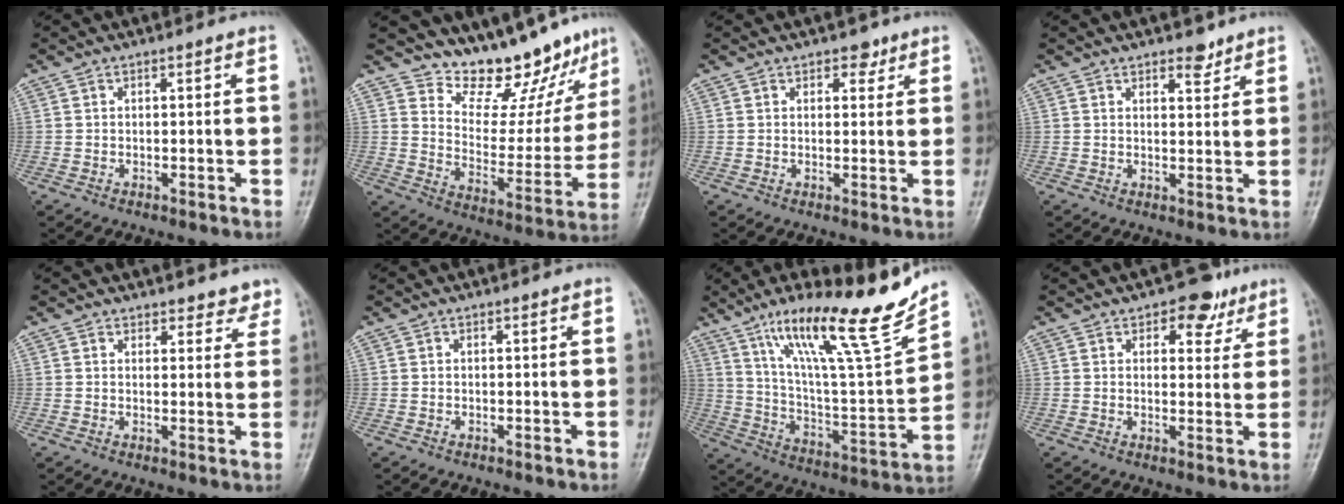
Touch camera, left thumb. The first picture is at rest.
{"total": 16.3, "force": [13.9, 6.0, 5.8], "torque": [-0.035, -0.107, 0.202]}
{"total": 2.6, "force": [1.7, 1.6, 1.1], "torque": [0.004, -0.008, 0.021]}
{"total": 3.3, "force": [2.5, 1.5, 1.5], "torque": [-0.005, -0.016, 0.037]}
{"total": 4.7, "force": [4.1, 2.2, 0.4], "torque": [0.035, -0.023, 0.038]}
{"total": 0.0}
{"total": 22.6, "force": [15.9, 3.0, 15.9], "torque": [-0.229, -0.076, 0.274]}
{"total": 6.3, "force": [3.8, 3.8, 3.3], "torque": [-0.005, -0.015, 0.047]}